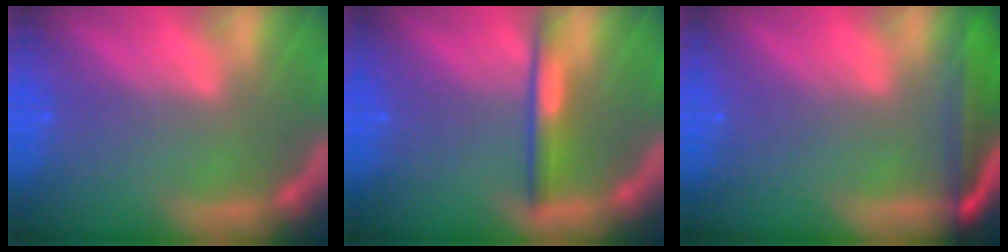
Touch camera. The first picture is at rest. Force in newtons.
{"total": 3.0}
{"total": 6.0}